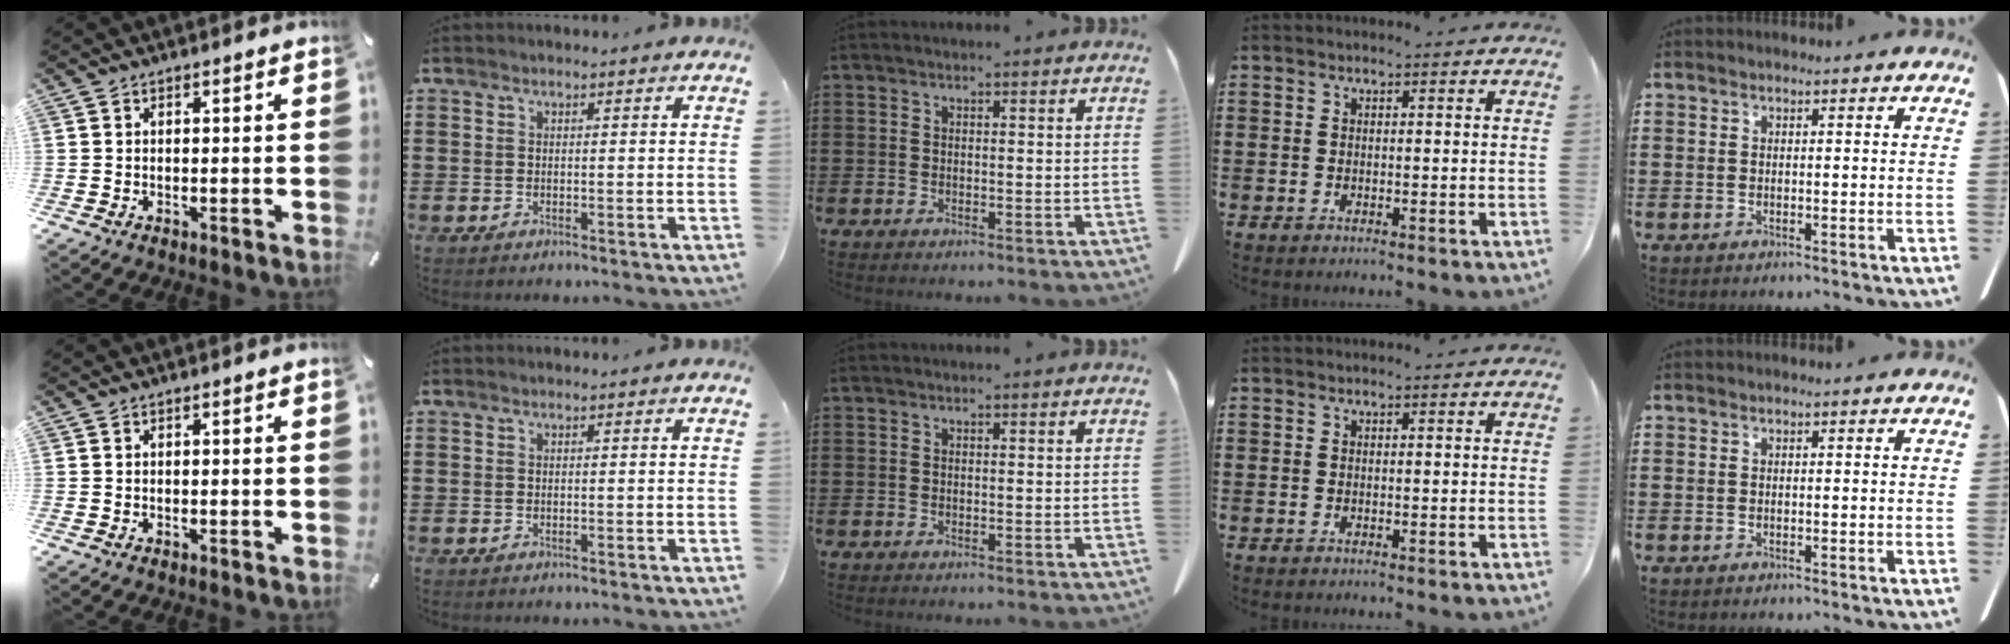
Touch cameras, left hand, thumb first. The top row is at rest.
{}